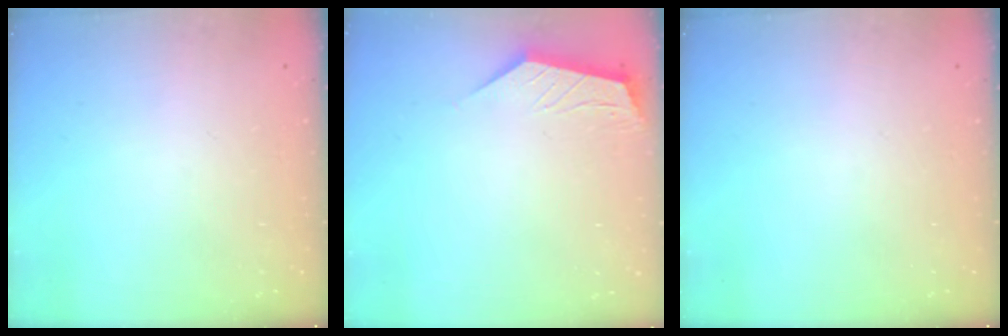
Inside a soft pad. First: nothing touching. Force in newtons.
{"total": 2.1, "press": 2.0, "slide": 0.4}
{"total": 0.0}